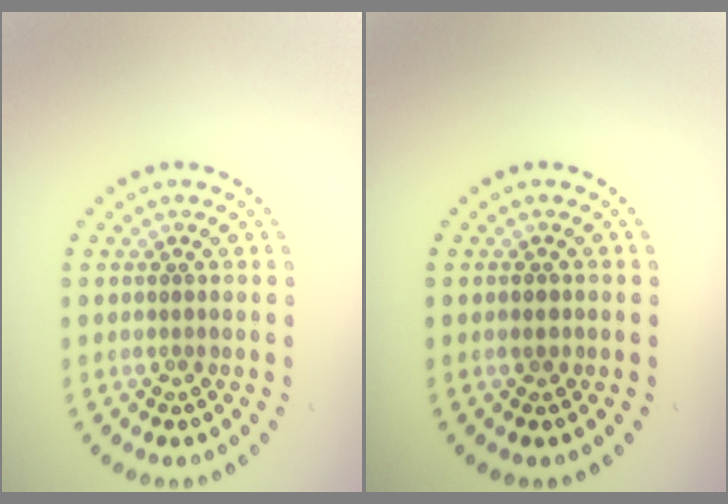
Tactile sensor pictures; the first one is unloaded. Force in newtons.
{"total": 0.9, "press": 0.8, "slide": 0.3}